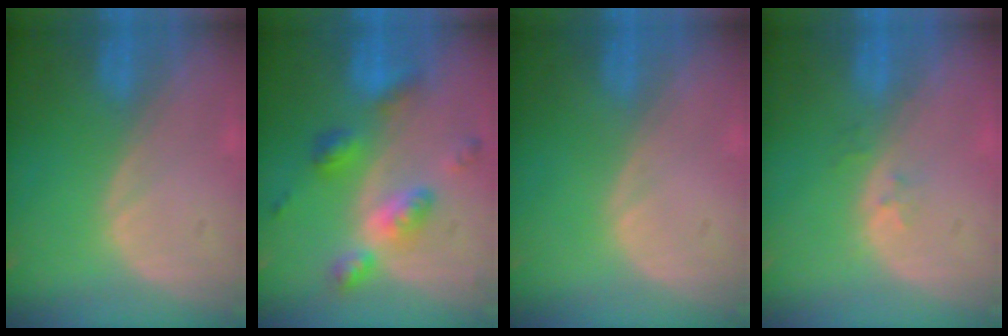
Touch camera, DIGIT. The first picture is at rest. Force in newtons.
{"total": 7.2, "press": 7.2, "slide": 0.4}
{"total": 0.0}
{"total": 1.6, "press": 1.2, "slide": 1.0}